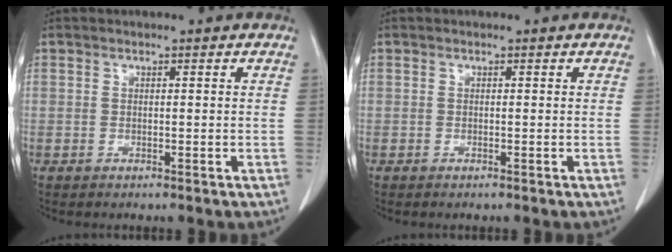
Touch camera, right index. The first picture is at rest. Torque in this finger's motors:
{"motor_torque": [-0.01, 0.02, -0.01, 0.00]}